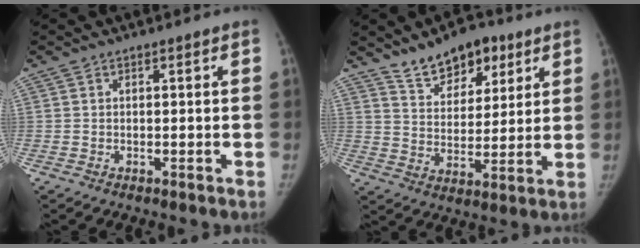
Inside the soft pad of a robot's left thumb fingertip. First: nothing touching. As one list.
[{"total": 11.6, "force": [7.9, 6.3, 5.5], "torque": [-0.051, -0.041, 0.134]}]